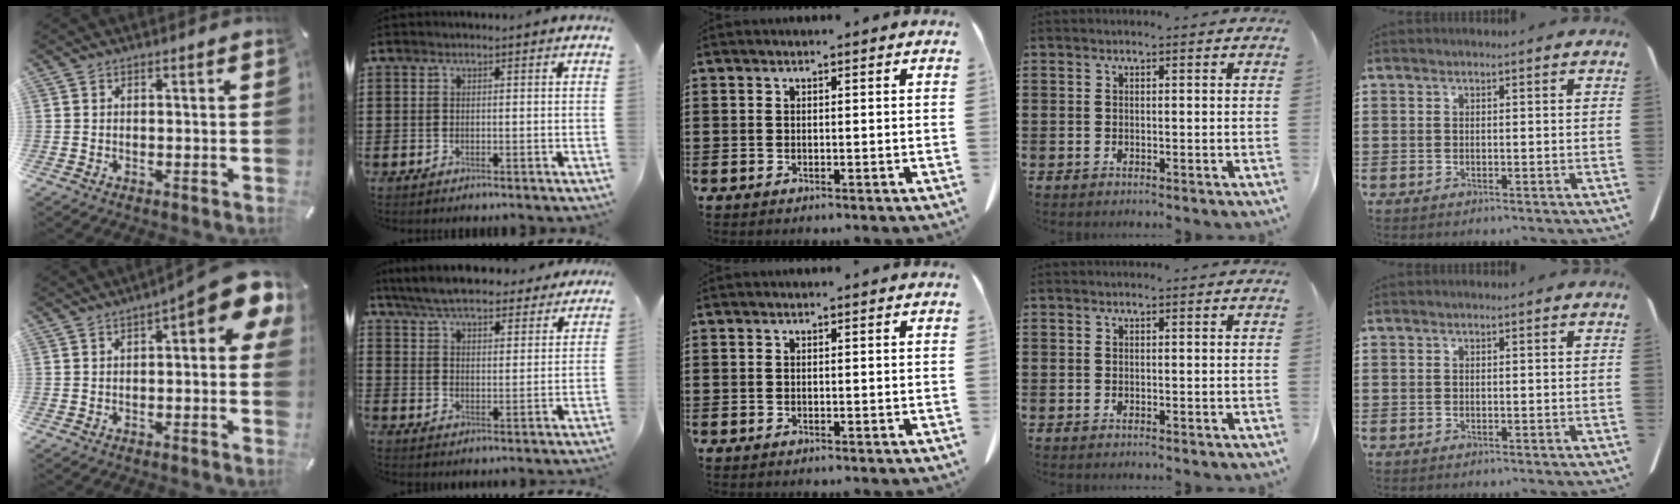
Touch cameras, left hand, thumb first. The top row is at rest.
{"thumb": {"total": 10.1, "force": [3.8, 2.8, 8.9], "torque": [-0.118, -0.032, 0.063]}, "index": {"total": 7.1, "force": [6.7, 1.0, 2.2], "torque": [-0.070, -0.025, 0.122]}}